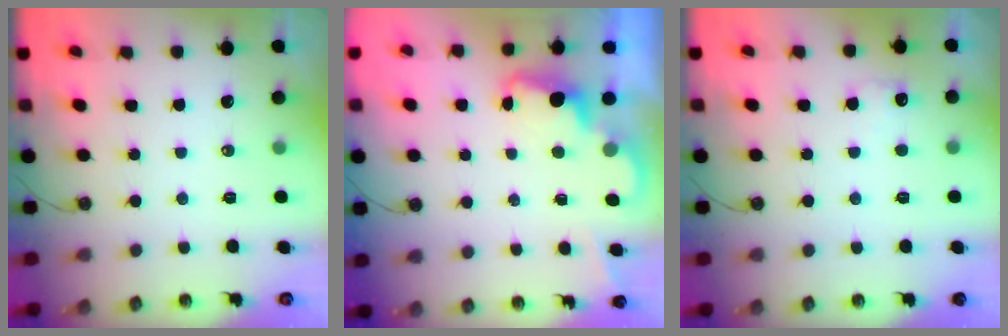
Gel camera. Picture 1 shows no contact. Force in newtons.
{"total": 2.5, "press": 2.4, "slide": 0.5}
{"total": 5.1, "press": 4.9, "slide": 1.3}